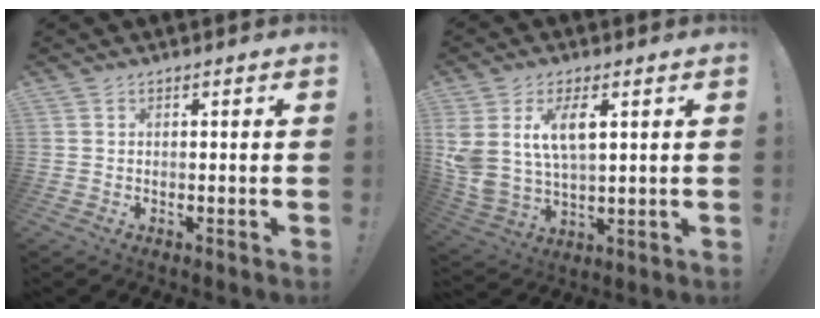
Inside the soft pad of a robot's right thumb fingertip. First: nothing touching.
{"total": 11.3, "force": [4.9, 5.8, 8.3], "torque": [-0.180, -0.016, 0.090]}